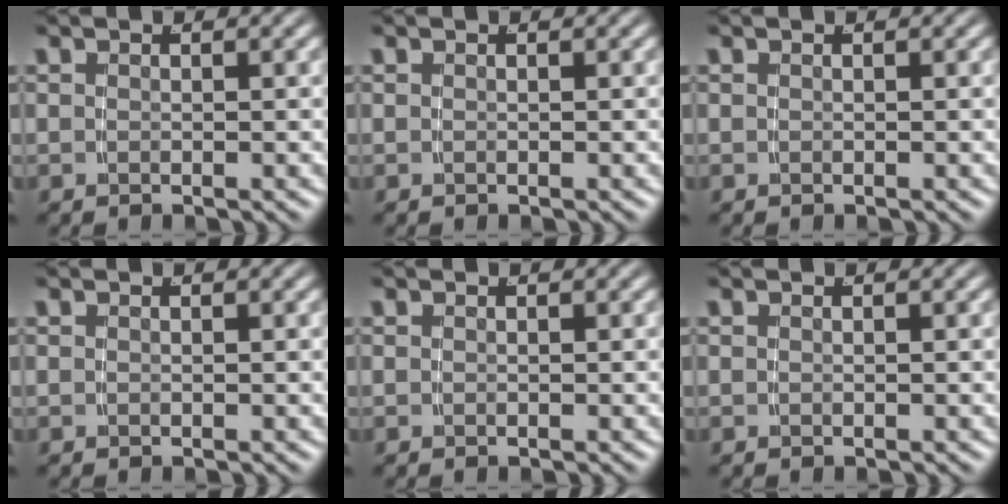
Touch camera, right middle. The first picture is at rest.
{"total": 0.0}
{"total": 0.0}
{"total": 0.0}
{"total": 0.0}
{"total": 0.0}